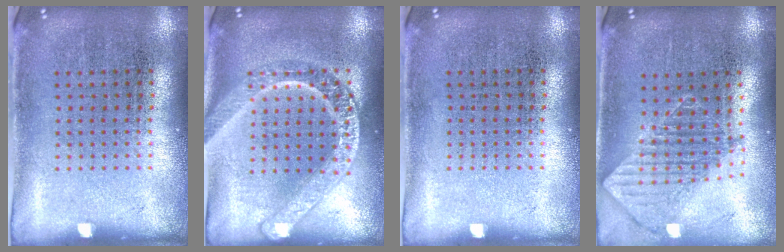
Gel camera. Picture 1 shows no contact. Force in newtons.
{"total": 2.6, "press": 2.6, "slide": 0.3}
{"total": 0.0}
{"total": 1.2, "press": 1.1, "slide": 0.6}